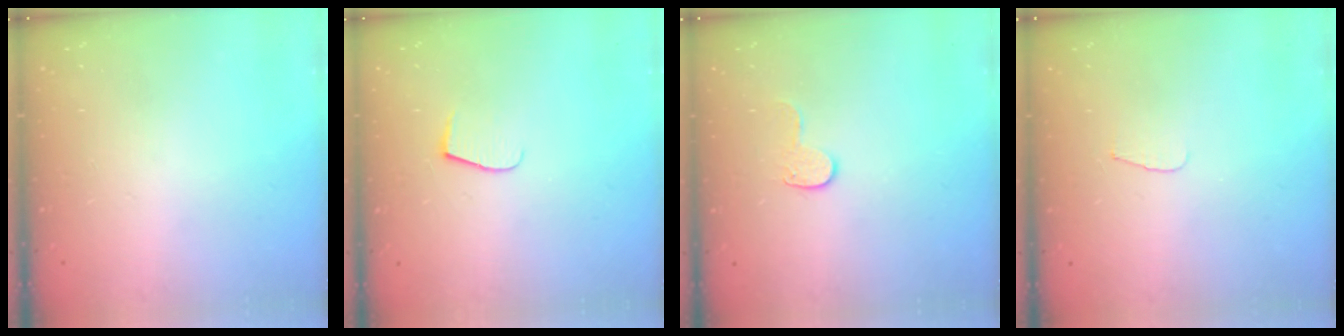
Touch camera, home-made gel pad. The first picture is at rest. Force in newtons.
{"total": 5.5, "press": 5.5, "slide": 0.6}
{"total": 6.8, "press": 6.8, "slide": 0.3}
{"total": 3.3, "press": 3.3, "slide": 0.4}